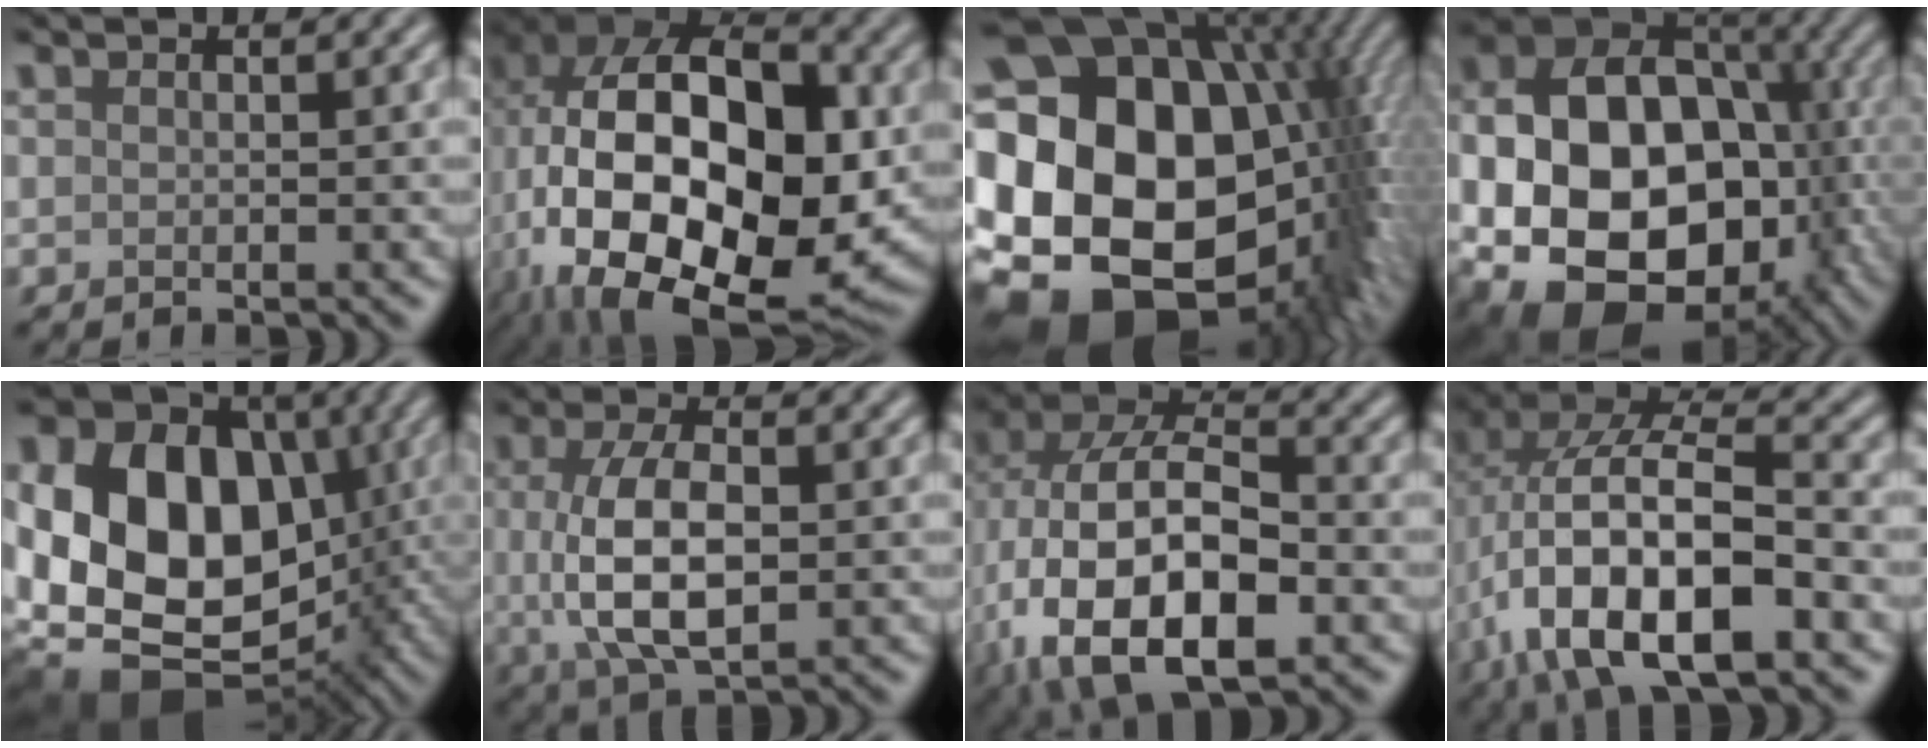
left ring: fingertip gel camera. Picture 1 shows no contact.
{"total": 20.8, "force": [-1.9, 12.7, 16.4], "torque": [-0.307, -0.007, -0.016]}
{"total": 23.8, "force": [-1.1, 17.7, 15.9], "torque": [-0.281, -0.016, -0.048]}
{"total": 19.2, "force": [-3.8, 14.0, 12.6], "torque": [-0.196, -0.030, -0.054]}
{"total": 18.5, "force": [-0.9, 13.5, 12.6], "torque": [-0.213, 0.006, -0.014]}
{"total": 7.6, "force": [0.0, 3.6, 6.7], "torque": [-0.139, 0.000, -0.001]}
{"total": 16.5, "force": [-4.4, 9.5, 12.7], "torque": [-0.244, -0.013, -0.069]}
{"total": 14.1, "force": [-3.4, 6.9, 11.8], "torque": [-0.221, -0.003, -0.059]}